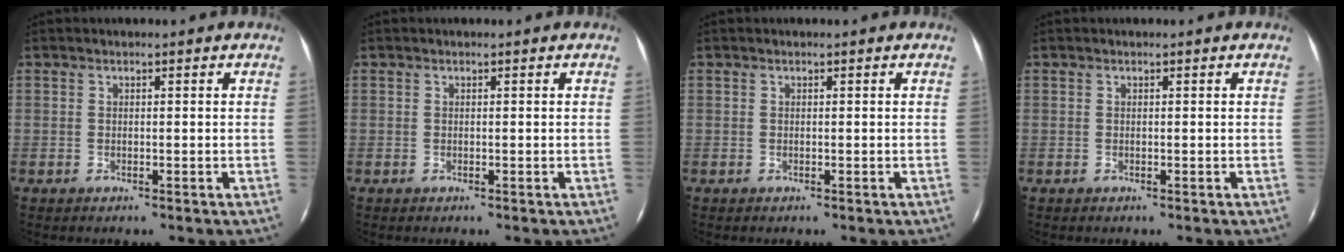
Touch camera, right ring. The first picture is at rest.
{"total": 0.0}
{"total": 0.0}
{"total": 0.0}